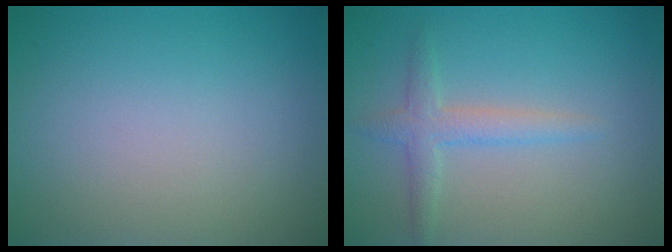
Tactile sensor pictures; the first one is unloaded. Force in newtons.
{"total": 2.2, "press": 2.2, "slide": 0.0}